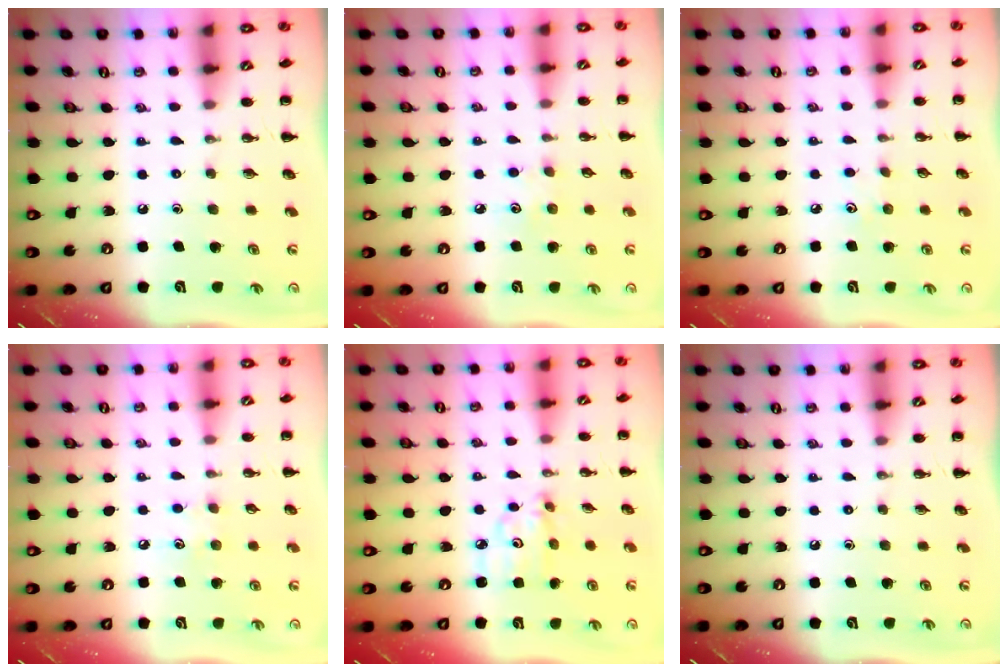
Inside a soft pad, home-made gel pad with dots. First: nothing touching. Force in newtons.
{"total": 5.1, "press": 4.9, "slide": 1.4}
{"total": 4.0, "press": 3.9, "slide": 1.1}
{"total": 4.7, "press": 4.5, "slide": 1.1}
{"total": 5.3, "press": 5.3, "slide": 0.3}
{"total": 0.0}